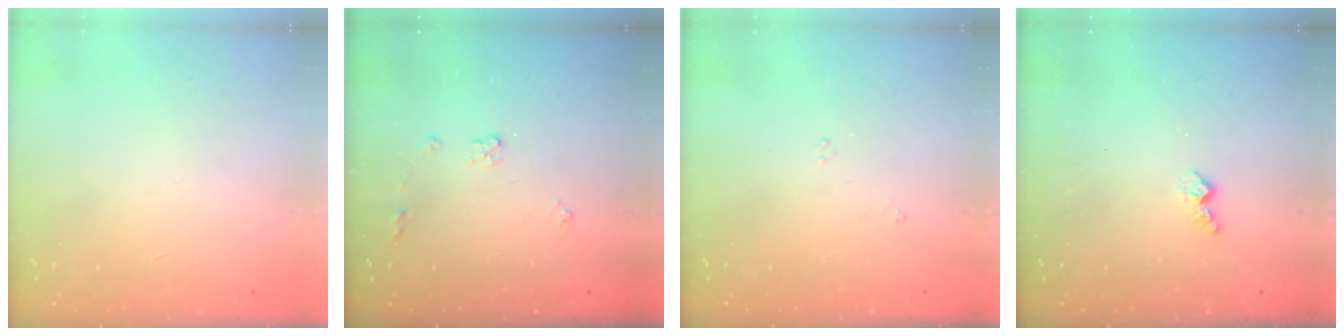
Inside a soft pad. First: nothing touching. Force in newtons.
{"total": 6.7, "press": 6.6, "slide": 0.8}
{"total": 2.7, "press": 2.7, "slide": 0.4}
{"total": 3.9, "press": 3.9, "slide": 0.5}